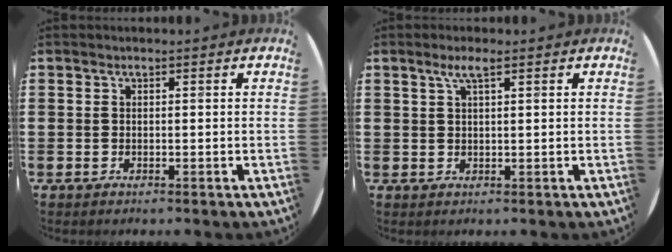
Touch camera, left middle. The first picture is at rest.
{"total": 2.3, "force": [1.3, 0.2, 1.8], "torque": [-0.039, 0.004, 0.022]}